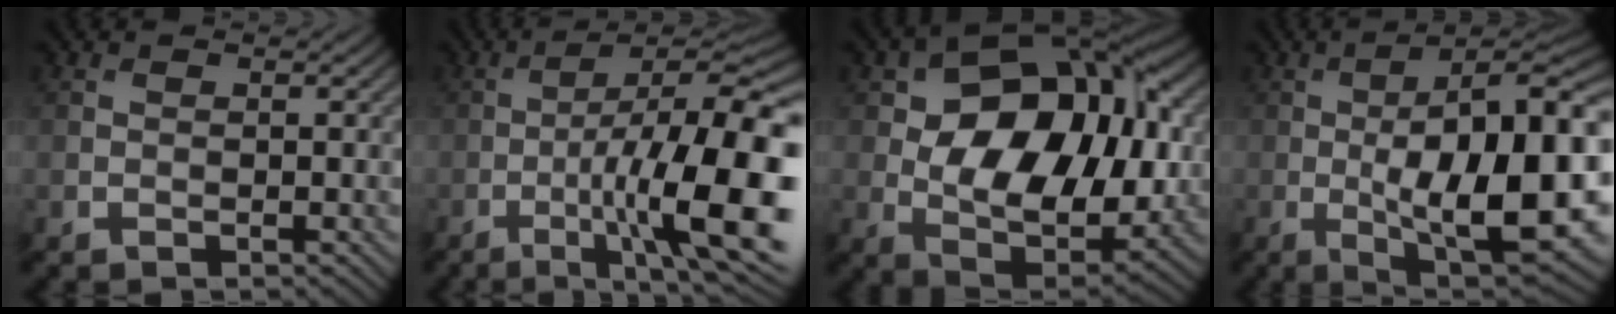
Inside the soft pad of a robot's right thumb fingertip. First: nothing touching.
{"total": 18.3, "force": [-4.9, 5.2, 16.8], "torque": [-0.253, -0.008, -0.062]}
{"total": 15.5, "force": [2.0, 9.8, 11.9], "torque": [-0.194, 0.003, 0.037]}
{"total": 18.6, "force": [-1.6, 6.5, 17.4], "torque": [-0.257, -0.013, -0.020]}